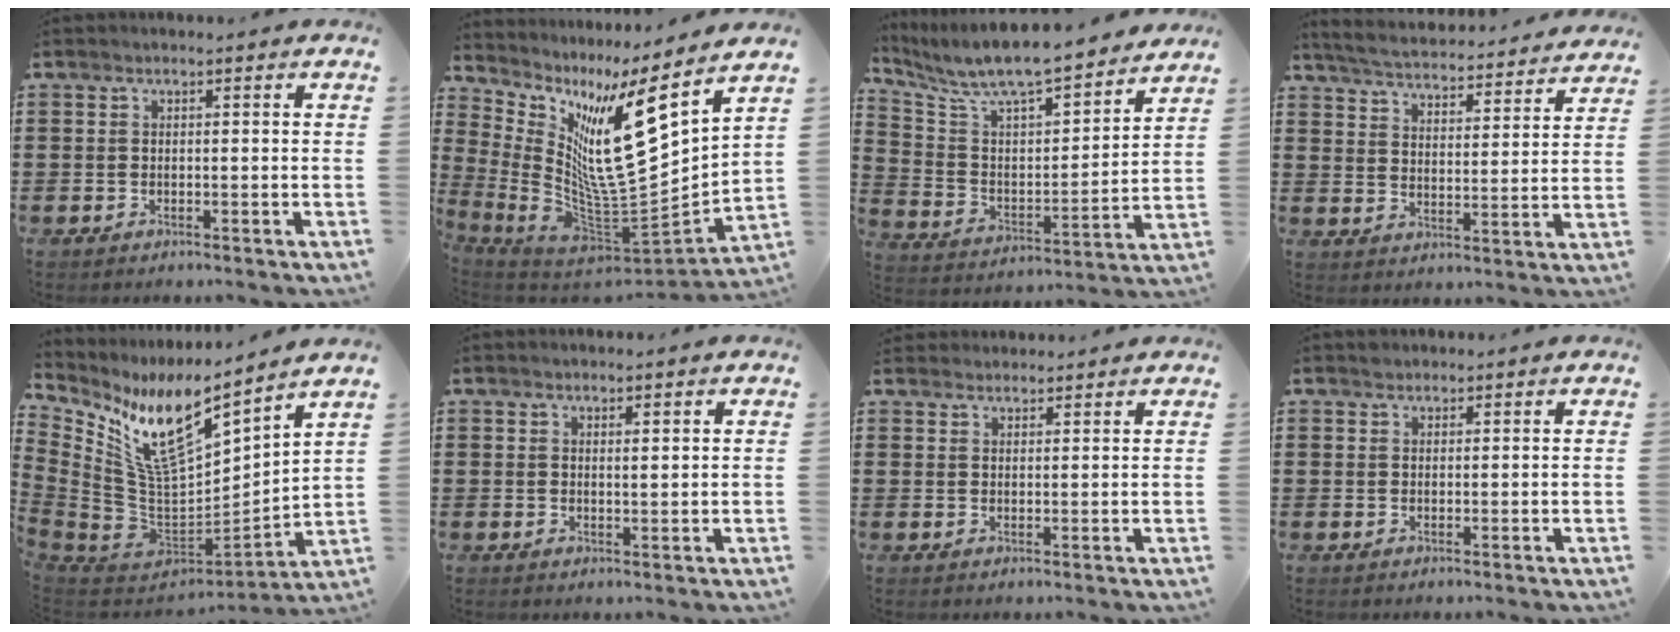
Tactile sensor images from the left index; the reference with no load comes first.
{"total": 15.7, "force": [4.4, 4.5, 14.4], "torque": [-0.251, -0.049, 0.065]}
{"total": 7.4, "force": [6.8, 0.7, 3.0], "torque": [-0.091, -0.057, 0.111]}
{"total": 4.0, "force": [3.9, -0.4, 0.4], "torque": [-0.033, -0.035, 0.060]}
{"total": 13.4, "force": [8.2, 4.5, 9.5], "torque": [-0.202, -0.064, 0.142]}
{"total": 1.6, "force": [1.4, 0.2, 0.7], "torque": [-0.015, 0.000, 0.026]}
{"total": 2.3, "force": [2.2, 0.5, -0.1], "torque": [-0.004, -0.001, 0.044]}
{"total": 1.2, "force": [1.1, 0.6, 0.0], "torque": [-0.002, 0.001, 0.023]}